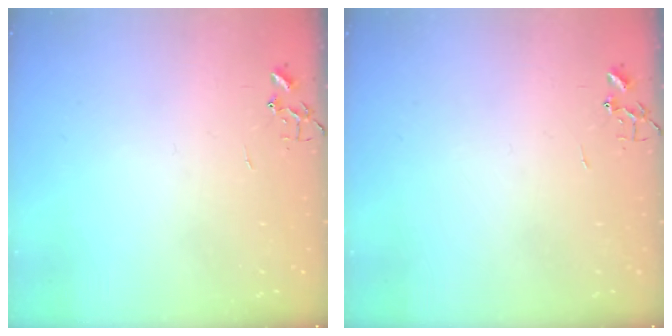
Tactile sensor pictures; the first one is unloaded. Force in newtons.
{"total": 0.0}